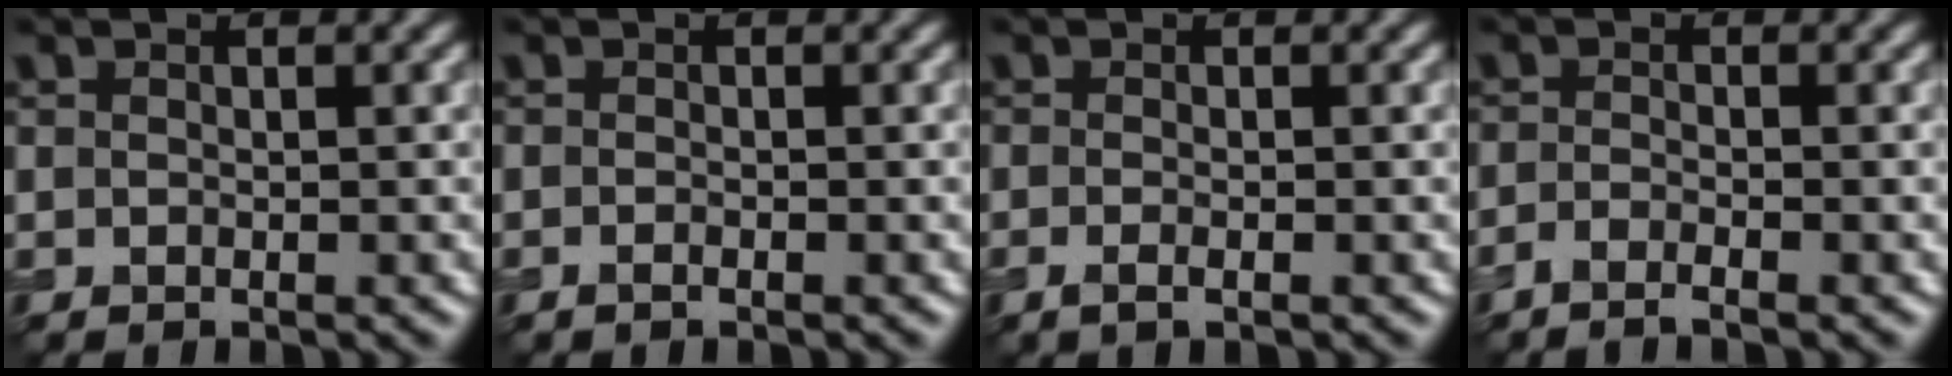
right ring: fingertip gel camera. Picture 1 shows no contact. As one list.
[{"total": 0.0}, {"total": 0.8, "force": [-0.3, 0.0, 0.8], "torque": [-0.016, -0.006, -0.006]}, {"total": 1.1, "force": [-1.0, -0.2, 0.4], "torque": [-0.010, -0.004, -0.024]}]